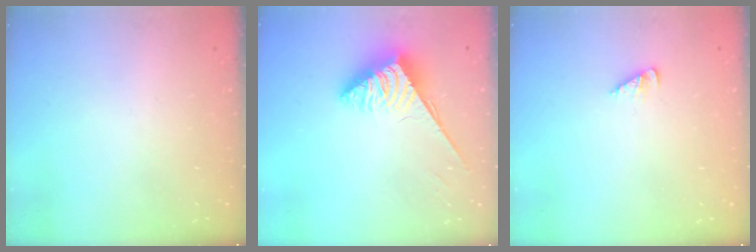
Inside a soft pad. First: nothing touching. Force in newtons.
{"total": 3.7, "press": 3.6, "slide": 0.6}
{"total": 2.1, "press": 2.1, "slide": 0.3}